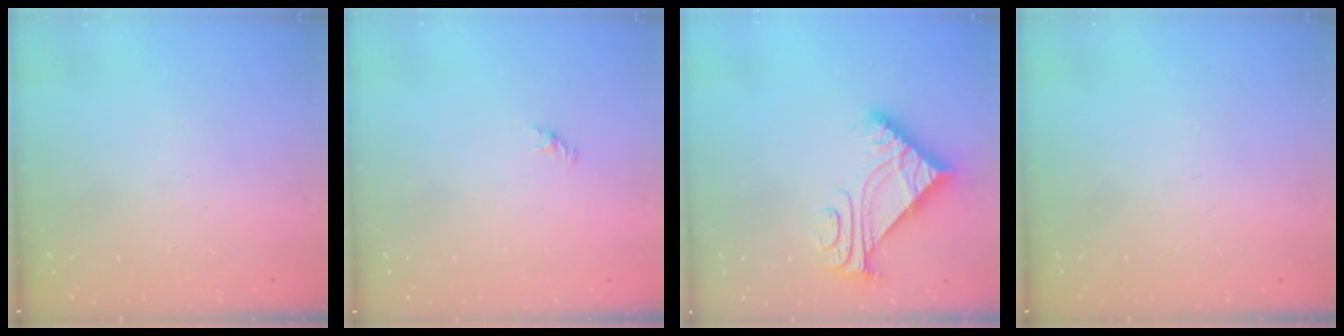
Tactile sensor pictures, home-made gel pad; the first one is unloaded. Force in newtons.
{"total": 1.0, "press": 0.9, "slide": 0.4}
{"total": 7.6, "press": 7.6, "slide": 0.6}
{"total": 0.0}